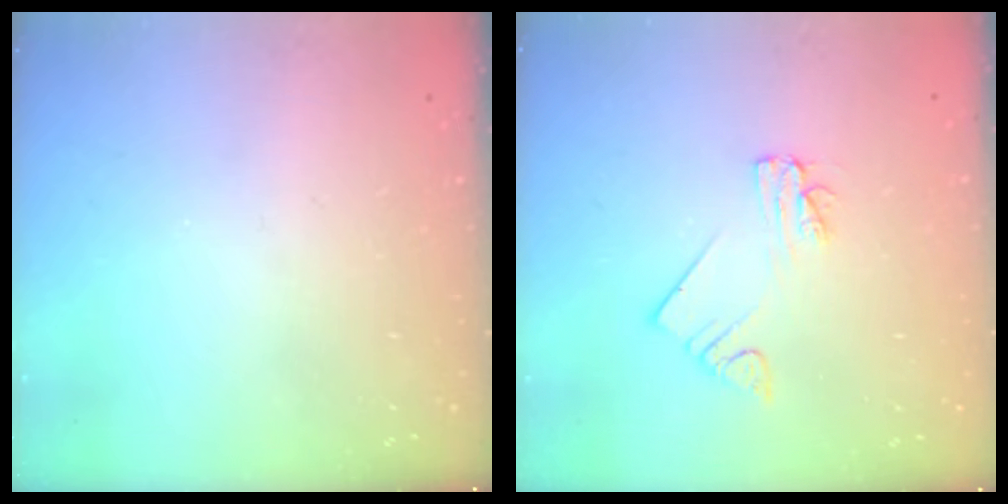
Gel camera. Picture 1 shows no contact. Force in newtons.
{"total": 1.9, "press": 1.9, "slide": 0.2}